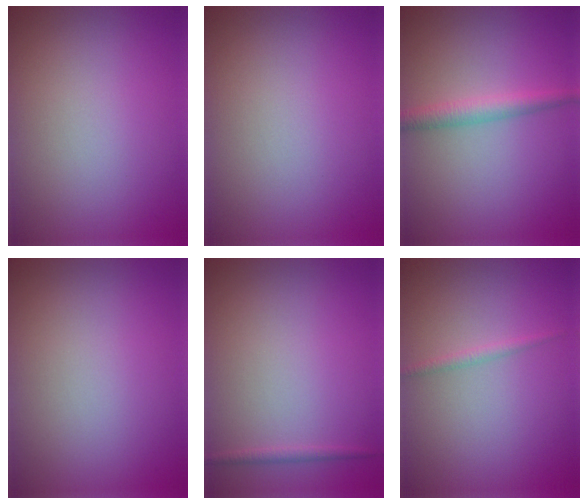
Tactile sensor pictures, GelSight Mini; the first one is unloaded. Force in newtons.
{"total": 0.0}
{"total": 2.3, "press": 2.3, "slide": 0.1}
{"total": 0.0}
{"total": 0.8, "press": 0.8, "slide": 0.1}
{"total": 0.9, "press": 0.9, "slide": 0.0}